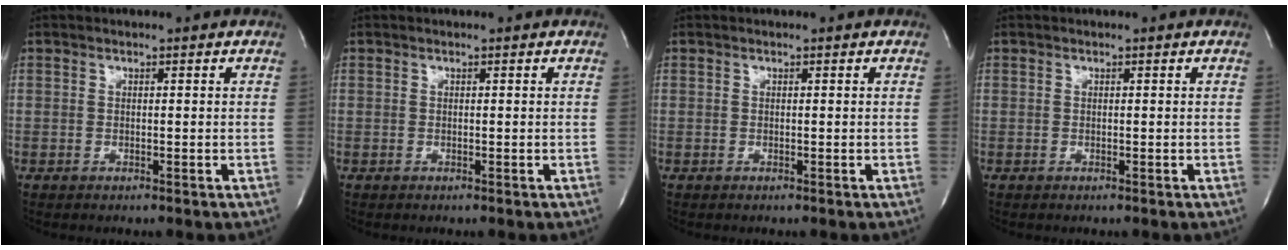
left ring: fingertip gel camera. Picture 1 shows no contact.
{"total": 0.0}
{"total": 0.0}
{"total": 0.0}